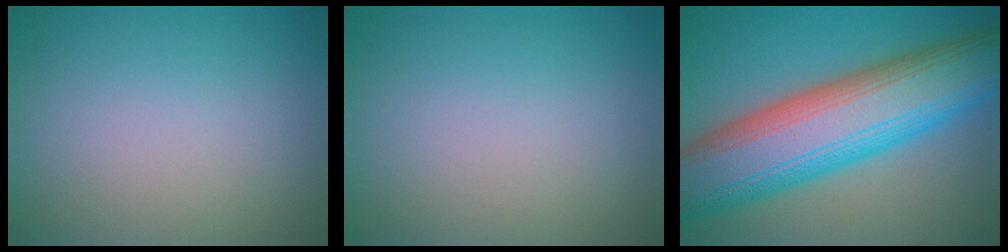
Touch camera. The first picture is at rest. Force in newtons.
{"total": 0.0}
{"total": 14.7, "press": 14.7, "slide": 0.5}